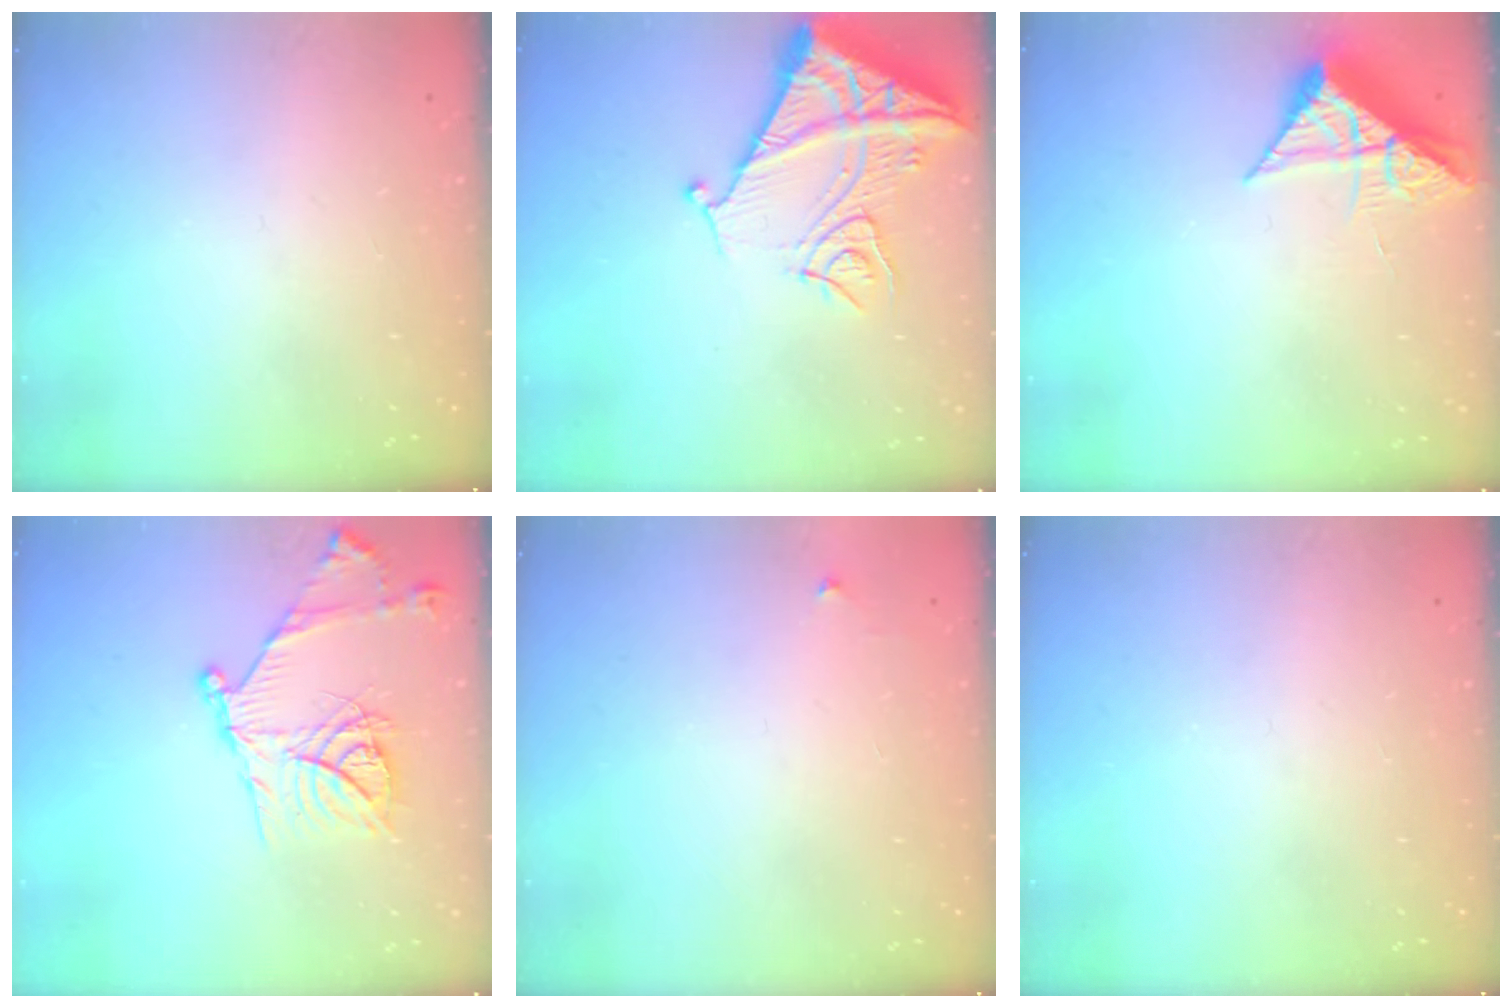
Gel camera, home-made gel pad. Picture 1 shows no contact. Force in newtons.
{"total": 13.8, "press": 13.7, "slide": 1.4}
{"total": 7.6, "press": 7.6, "slide": 0.4}
{"total": 18.9, "press": 18.8, "slide": 1.9}
{"total": 3.2, "press": 3.2, "slide": 0.5}
{"total": 0.0}